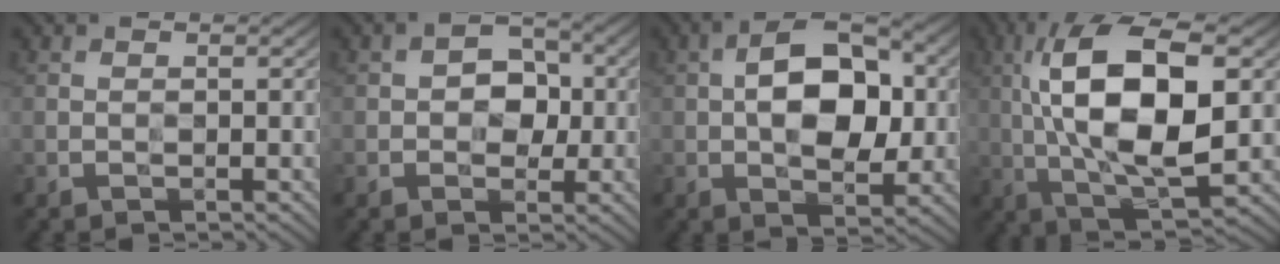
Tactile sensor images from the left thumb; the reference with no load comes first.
{"total": 4.6, "force": [-0.1, 3.4, 3.1], "torque": [-0.042, 0.003, -0.014]}
{"total": 10.4, "force": [0.6, 6.1, 8.4], "torque": [-0.135, 0.008, 0.002]}
{"total": 15.3, "force": [1.6, 6.2, 13.8], "torque": [-0.256, 0.011, 0.023]}